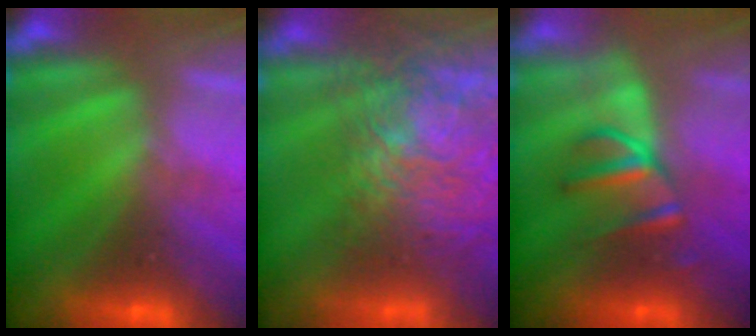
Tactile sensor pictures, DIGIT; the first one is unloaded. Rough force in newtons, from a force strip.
{"total": 7.8}
{"total": 3.1}